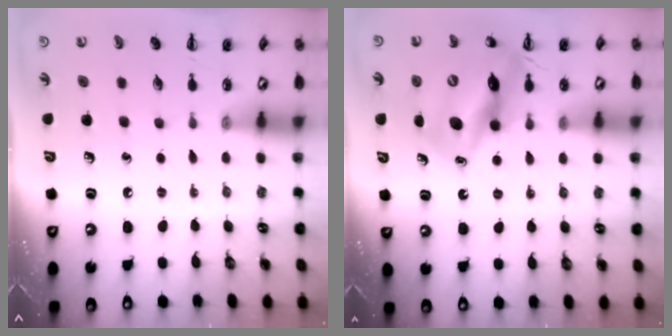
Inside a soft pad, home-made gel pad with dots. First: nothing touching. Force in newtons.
{"total": 13.3, "press": 12.7, "slide": 4.0}